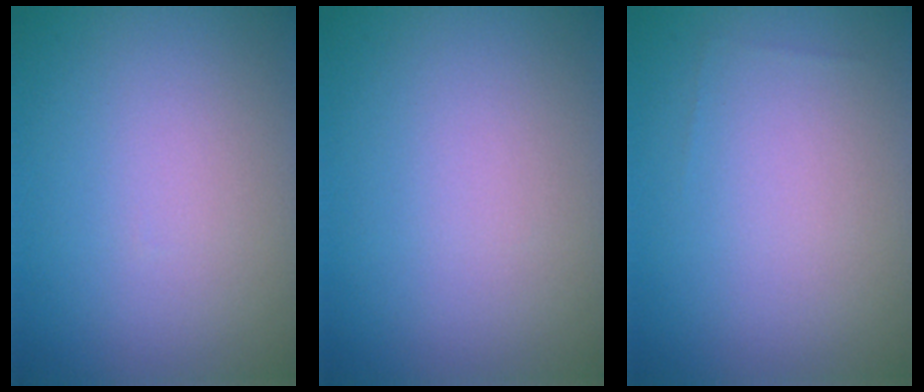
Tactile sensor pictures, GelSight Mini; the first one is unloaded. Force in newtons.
{"total": 0.0}
{"total": 0.0}